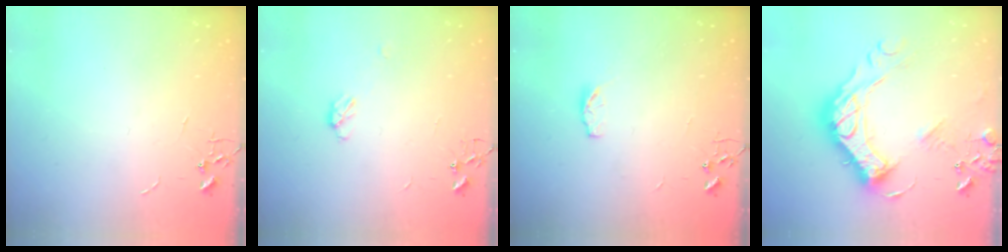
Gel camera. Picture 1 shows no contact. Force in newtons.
{"total": 4.0, "press": 4.0, "slide": 0.4}
{"total": 4.5, "press": 4.4, "slide": 0.5}
{"total": 24.3, "press": 24.2, "slide": 2.1}